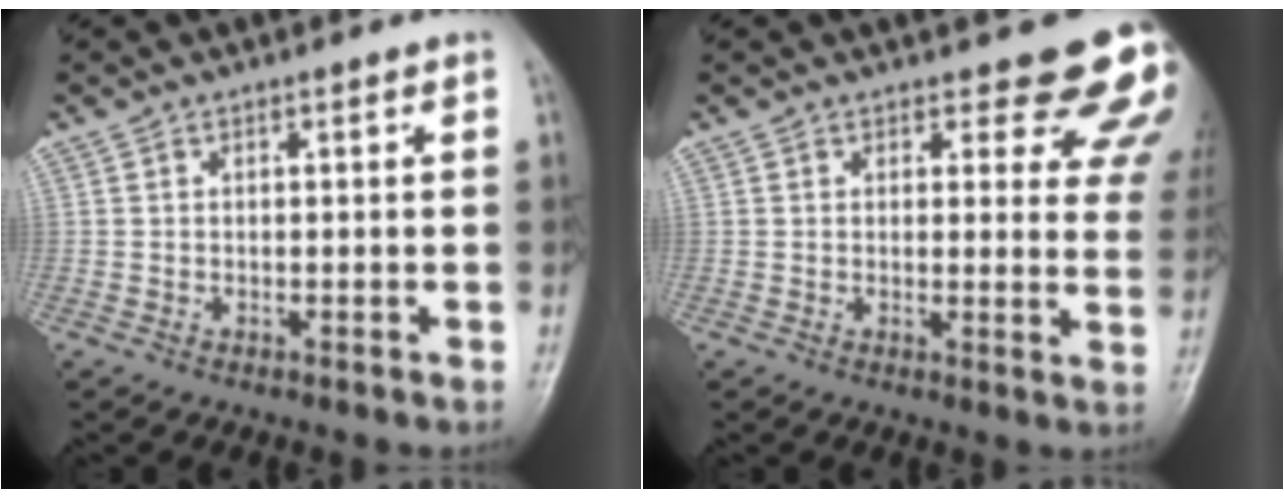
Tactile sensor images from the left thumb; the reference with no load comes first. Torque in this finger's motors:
{"motor_torque": [0.60, 0.59, 1.59, -1.19, 0.13]}